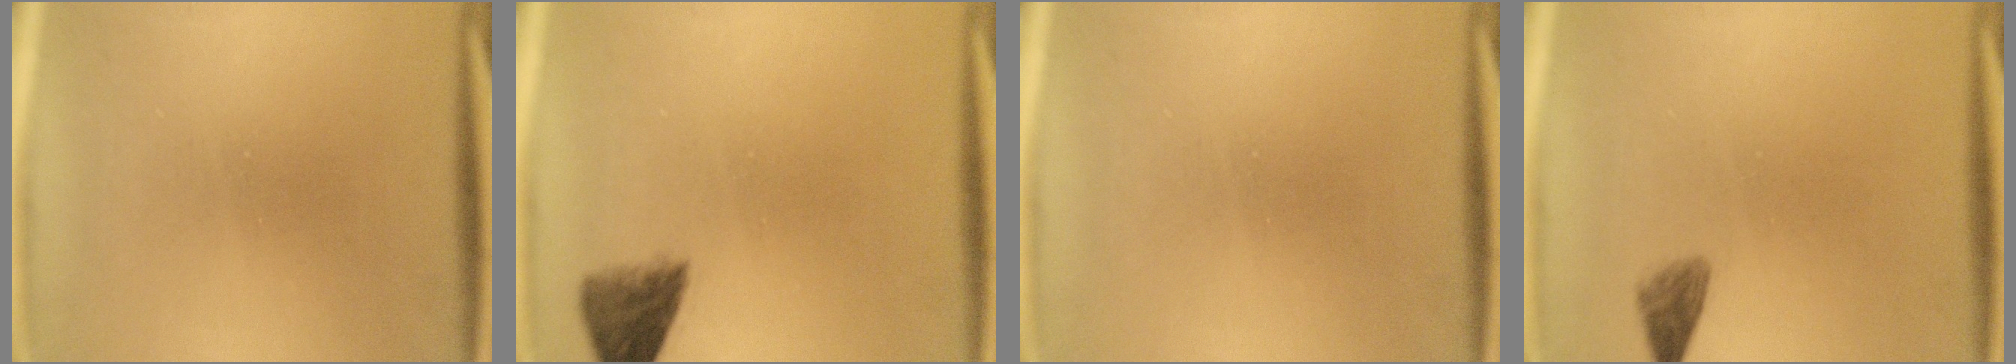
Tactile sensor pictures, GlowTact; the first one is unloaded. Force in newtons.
{"total": 5.0}
{"total": 0.0}
{"total": 1.9}